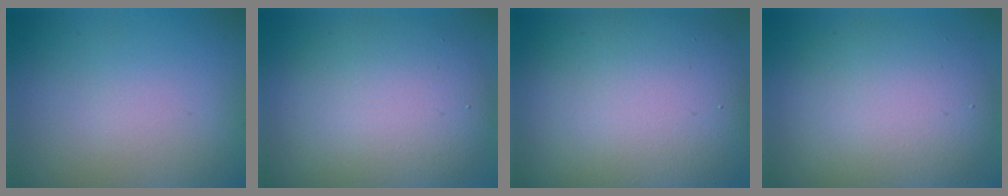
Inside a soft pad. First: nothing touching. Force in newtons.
{"total": 8.5, "press": 8.5, "slide": 0.3}
{"total": 13.4, "press": 13.4, "slide": 0.4}
{"total": 7.7, "press": 7.7, "slide": 0.8}